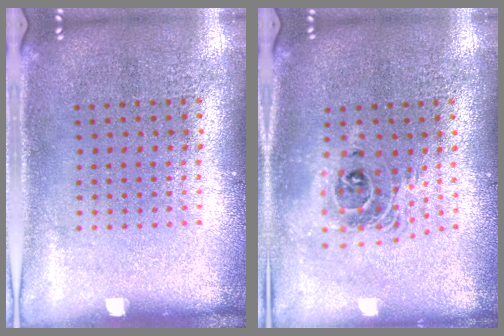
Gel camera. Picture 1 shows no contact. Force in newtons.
{"total": 1.8, "press": 1.4, "slide": 1.1}